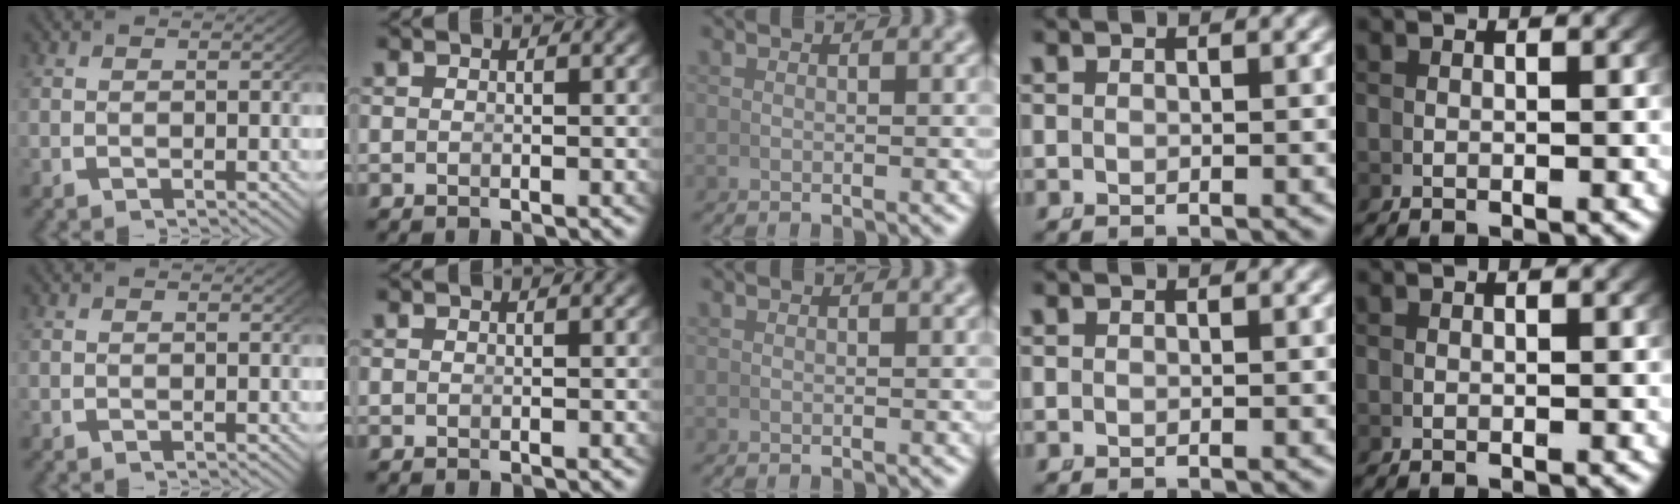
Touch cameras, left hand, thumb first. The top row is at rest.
{}